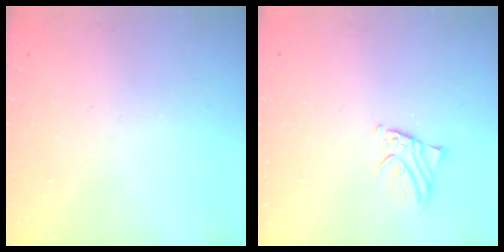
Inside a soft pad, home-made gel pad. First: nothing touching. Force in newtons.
{"total": 1.9, "press": 1.9, "slide": 0.3}